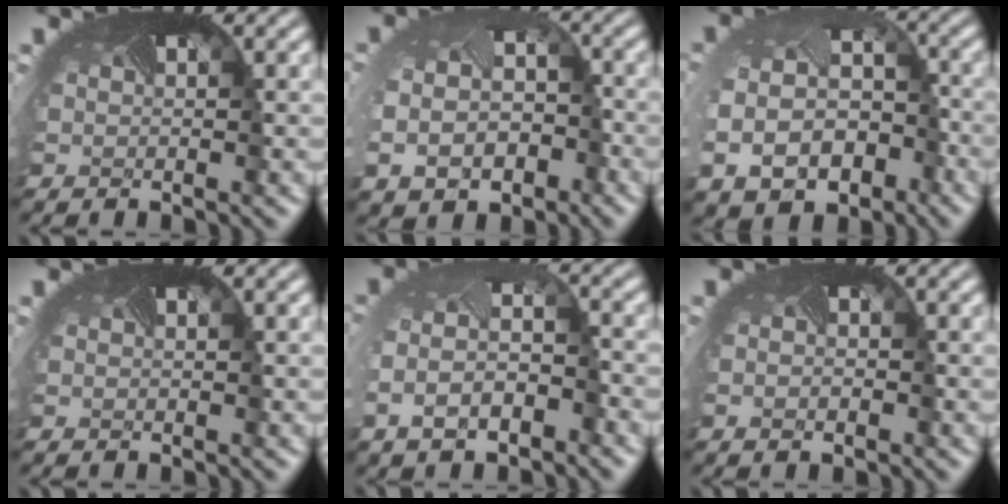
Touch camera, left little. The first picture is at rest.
{"total": 7.1, "force": [-3.0, 4.9, 4.2], "torque": [-0.084, -0.033, -0.030]}
{"total": 8.4, "force": [-3.8, 5.8, 4.8], "torque": [-0.106, -0.039, -0.045]}
{"total": 0.0}
{"total": 4.6, "force": [-2.4, 2.3, 3.2], "torque": [-0.074, -0.016, -0.045]}
{"total": 0.9, "force": [-0.6, 0.4, 0.5], "torque": [-0.005, -0.004, -0.007]}